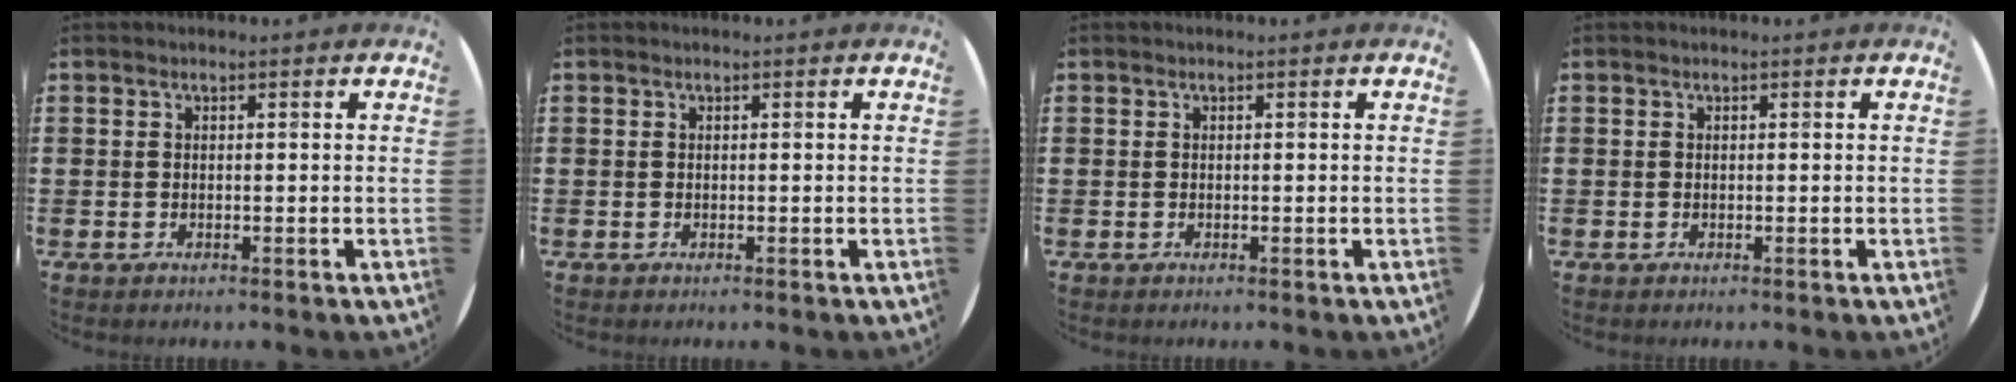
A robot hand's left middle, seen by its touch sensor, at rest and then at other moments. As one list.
[{"total": 0.0}, {"total": 0.0}, {"total": 0.0}]